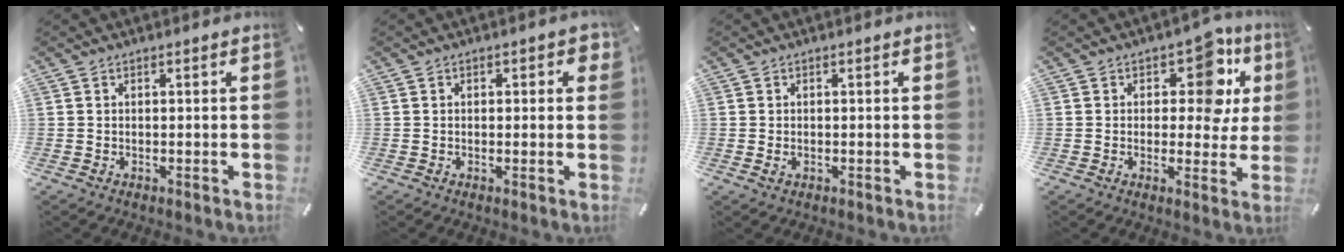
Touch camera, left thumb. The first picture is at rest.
{"total": 1.8, "force": [0.2, 1.1, 1.5], "torque": [-0.012, 0.000, -0.002]}
{"total": 1.2, "force": [-0.2, 0.9, 0.7], "torque": [-0.014, 0.002, -0.004]}
{"total": 12.2, "force": [4.9, 7.1, 8.5], "torque": [-0.097, -0.029, 0.079]}